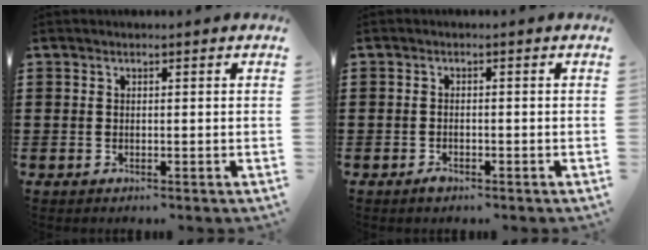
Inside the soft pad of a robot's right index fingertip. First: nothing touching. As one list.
[{"total": 1.3, "force": [-0.8, 0.6, 0.8], "torque": [-0.016, -0.002, -0.016]}]